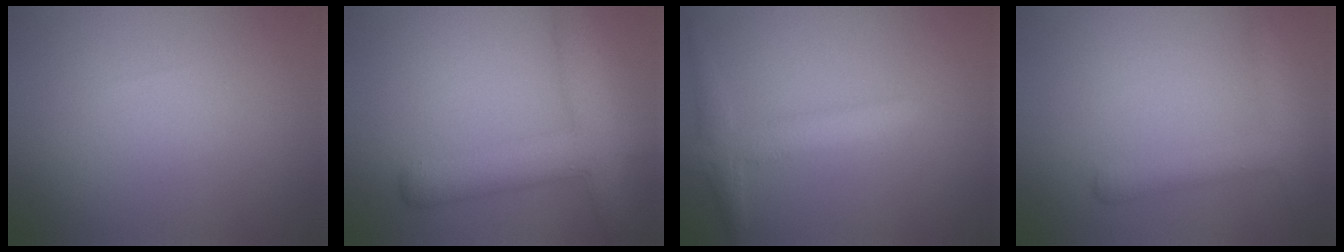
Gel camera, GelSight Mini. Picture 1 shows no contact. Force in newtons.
{"total": 5.3, "press": 5.3, "slide": 0.3}
{"total": 2.8, "press": 2.8, "slide": 0.1}
{"total": 3.0, "press": 3.0, "slide": 0.2}